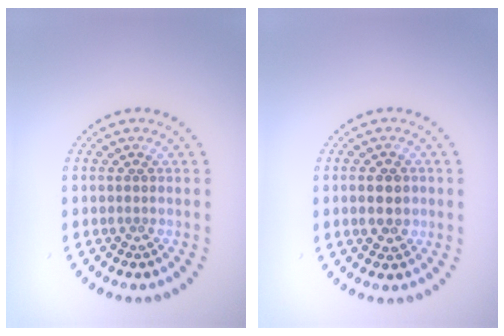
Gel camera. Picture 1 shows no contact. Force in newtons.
{"total": 3.2, "press": 3.2, "slide": 0.2}